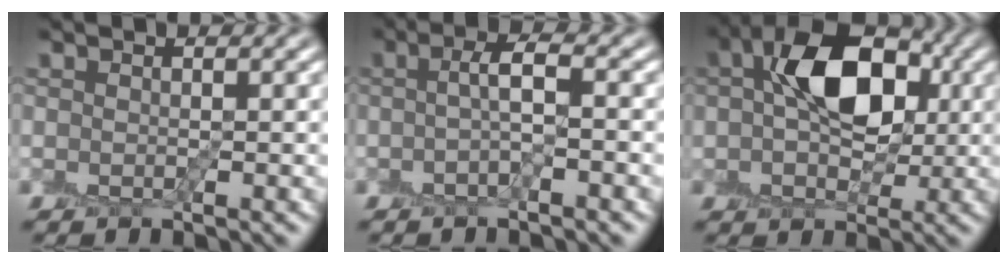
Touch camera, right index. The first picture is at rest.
{"total": 2.0, "force": [-0.3, 0.2, 2.0], "torque": [-0.041, 0.005, -0.007]}
{"total": 9.6, "force": [1.7, 6.0, 7.4], "torque": [-0.114, 0.016, 0.019]}